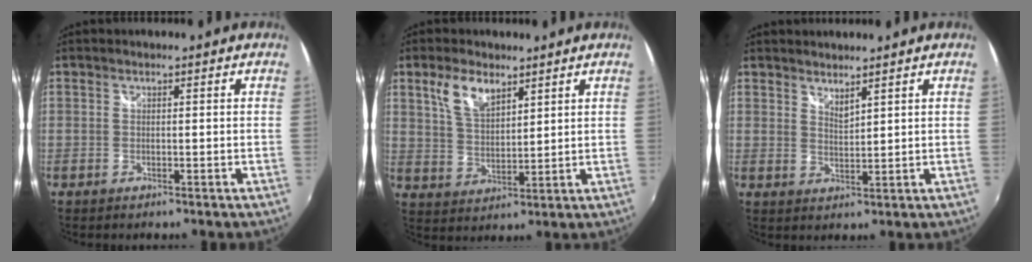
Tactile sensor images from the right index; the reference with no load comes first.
{"total": 7.4, "force": [4.4, 3.5, 4.7], "torque": [-0.092, 0.009, 0.089]}
{"total": 2.8, "force": [2.5, 0.3, 1.1], "torque": [-0.017, 0.000, 0.043]}